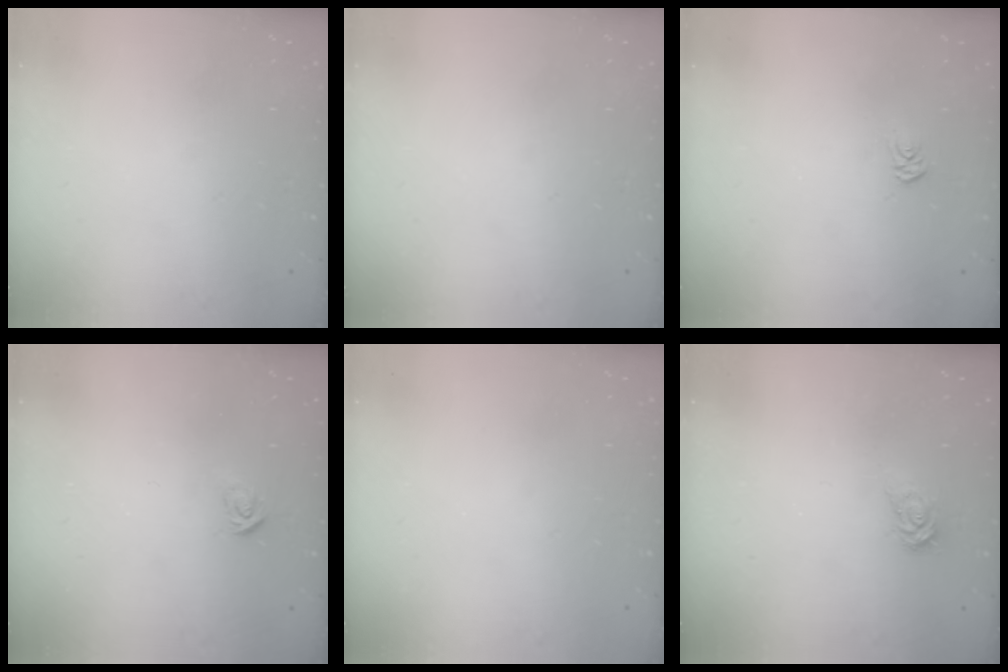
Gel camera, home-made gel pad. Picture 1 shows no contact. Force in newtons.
{"total": 0.0}
{"total": 2.9, "press": 2.9, "slide": 0.2}
{"total": 2.6, "press": 2.6, "slide": 0.3}
{"total": 0.0}
{"total": 3.1, "press": 3.1, "slide": 0.0}